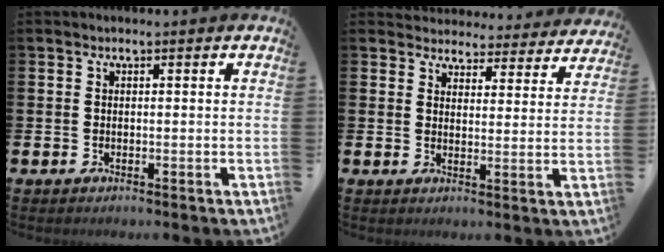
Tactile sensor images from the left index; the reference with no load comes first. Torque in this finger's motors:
{"motor_torque": [1.13, -1.01, 0.07, 0.00]}